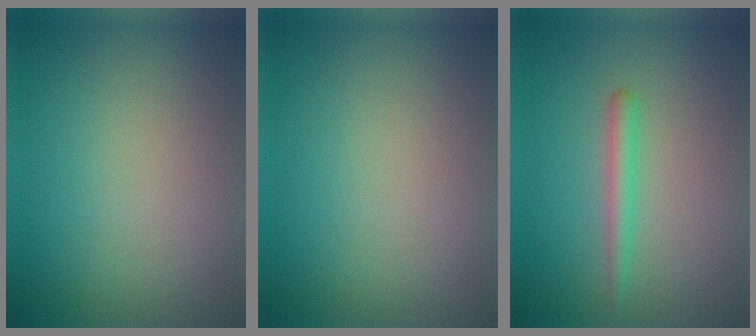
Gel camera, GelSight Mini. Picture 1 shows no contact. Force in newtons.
{"total": 0.0}
{"total": 1.7, "press": 1.7, "slide": 0.2}